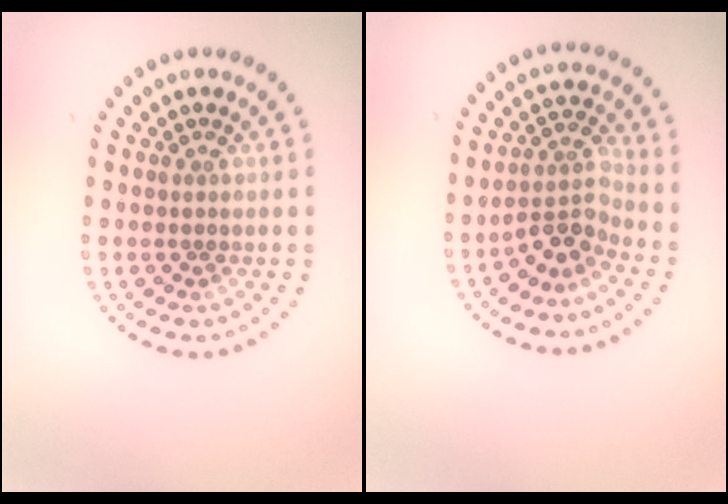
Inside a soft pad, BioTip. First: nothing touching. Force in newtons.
{"total": 3.2, "press": 2.2, "slide": 2.2}